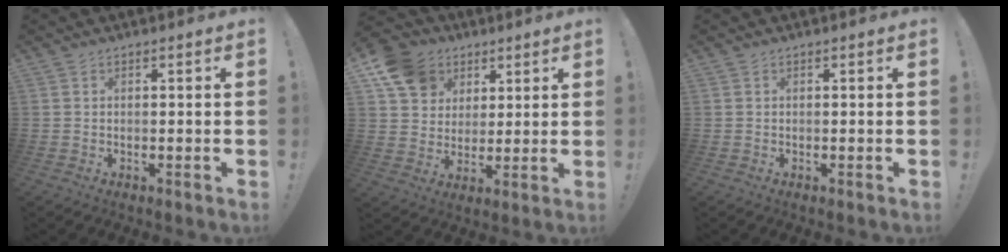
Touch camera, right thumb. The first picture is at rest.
{"total": 13.3, "force": [6.6, 10.4, 5.1], "torque": [-0.082, -0.034, 0.132]}
{"total": 0.0}